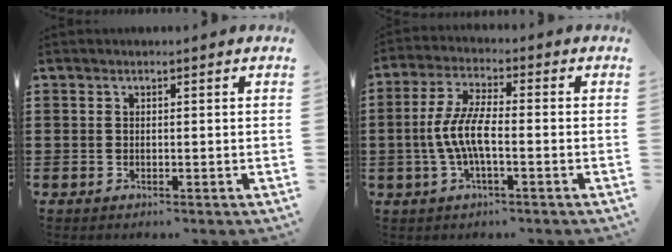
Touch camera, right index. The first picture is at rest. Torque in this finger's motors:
{"motor_torque": [1.16, 0.56, 0.93, 0.21]}